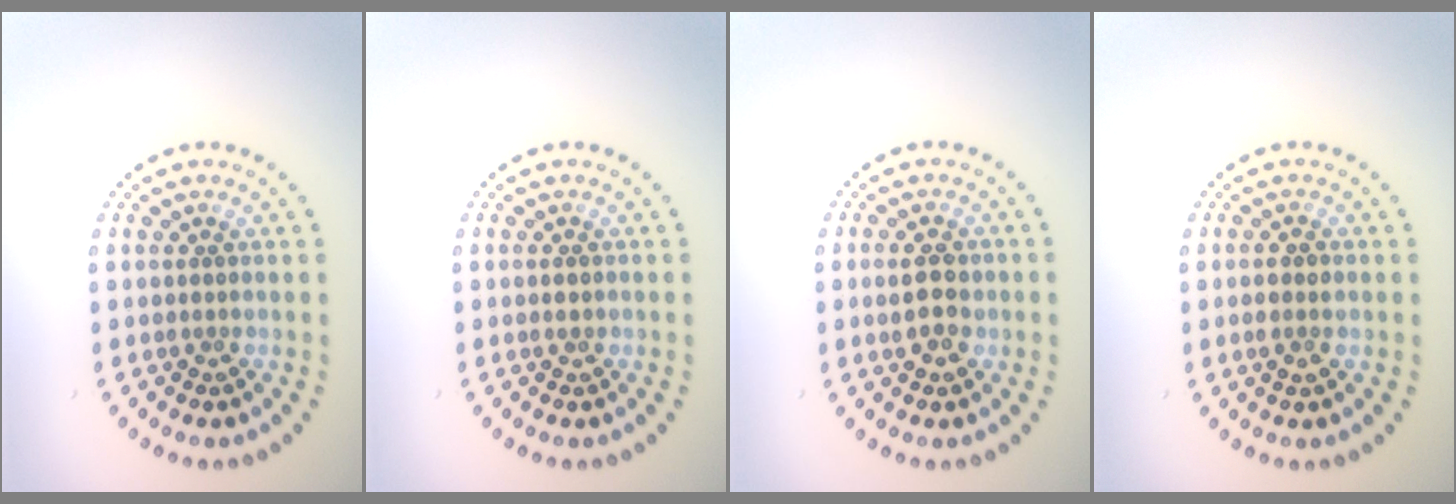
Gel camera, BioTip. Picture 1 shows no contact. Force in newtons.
{"total": 1.1, "press": 1.1, "slide": 0.0}
{"total": 2.8, "press": 2.8, "slide": 0.1}
{"total": 1.5, "press": 1.5, "slide": 0.4}